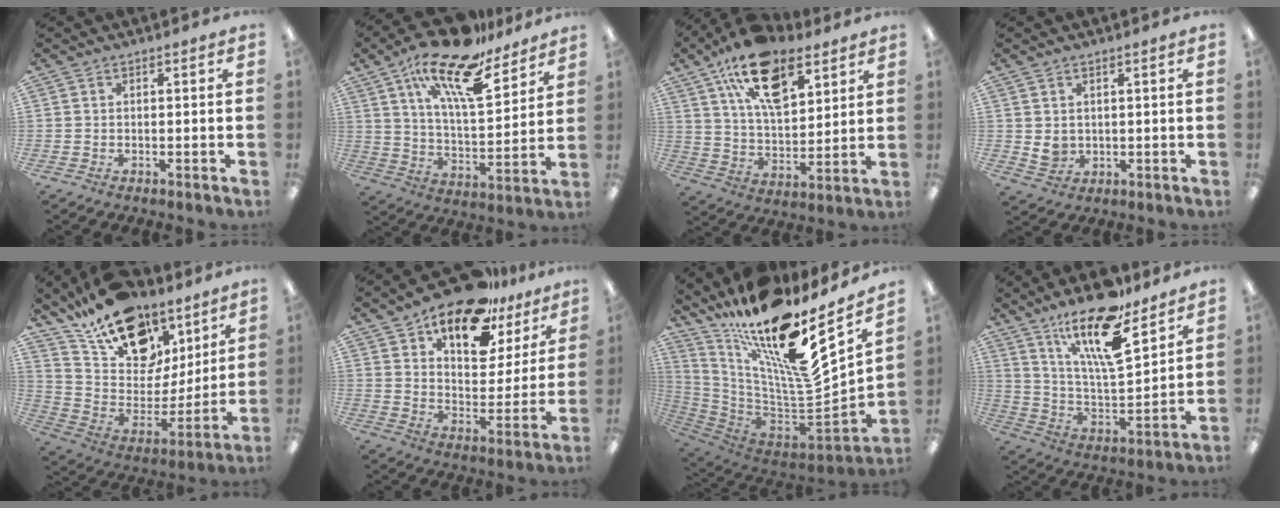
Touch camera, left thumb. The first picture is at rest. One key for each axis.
{"total": 20.4, "fx": 14.9, "fy": 6.3, "fz": 12.4, "tx": -0.217, "ty": -0.094, "tz": 0.253}
{"total": 19.0, "fx": 11.0, "fy": 9.8, "fz": 11.9, "tx": -0.200, "ty": -0.040, "tz": 0.196}
{"total": 3.1, "fx": 1.2, "fy": 2.6, "fz": 1.2, "tx": -0.017, "ty": -0.005, "tz": 0.024}
{"total": 20.3, "fx": 14.2, "fy": 11.5, "fz": 8.7, "tx": -0.145, "ty": -0.094, "tz": 0.258}
{"total": 16.5, "fx": 12.5, "fy": 7.5, "fz": 7.8, "tx": -0.126, "ty": -0.081, "tz": 0.218}
{"total": 18.9, "fx": 12.7, "fy": 4.4, "fz": 13.2, "tx": -0.233, "ty": -0.121, "tz": 0.206}
{"total": 18.7, "fx": 13.2, "fy": 5.2, "fz": 12.2, "tx": -0.214, "ty": -0.082, "tz": 0.220}